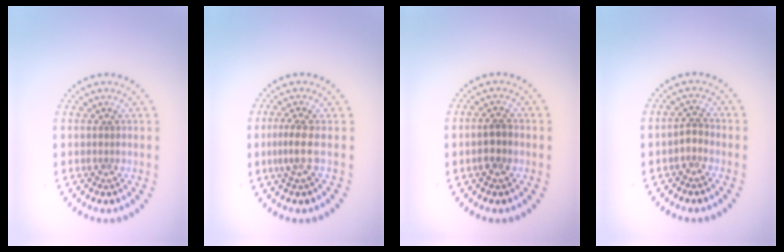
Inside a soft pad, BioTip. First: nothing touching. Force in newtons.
{"total": 2.0, "press": 1.4, "slide": 1.3}
{"total": 2.0, "press": 2.0, "slide": 0.5}
{"total": 1.0, "press": 0.9, "slide": 0.5}